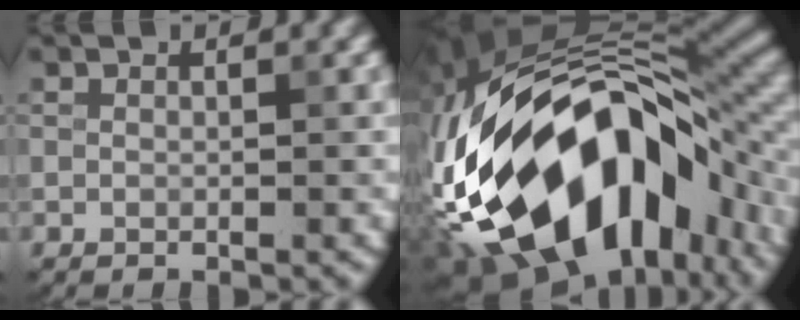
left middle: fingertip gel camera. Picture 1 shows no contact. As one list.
[{"total": 18.9, "force": [-6.8, 9.9, 14.6], "torque": [-0.242, -0.003, -0.114]}]